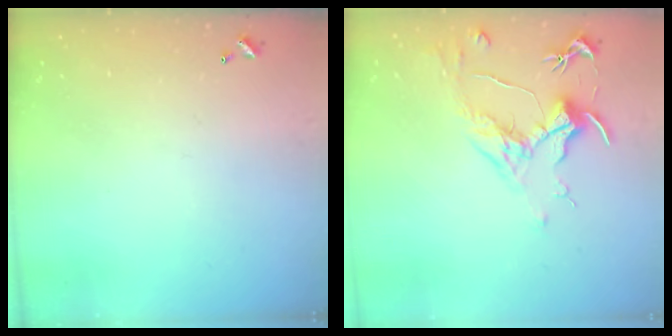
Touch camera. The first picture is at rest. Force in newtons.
{"total": 1.6, "press": 1.4, "slide": 0.8}